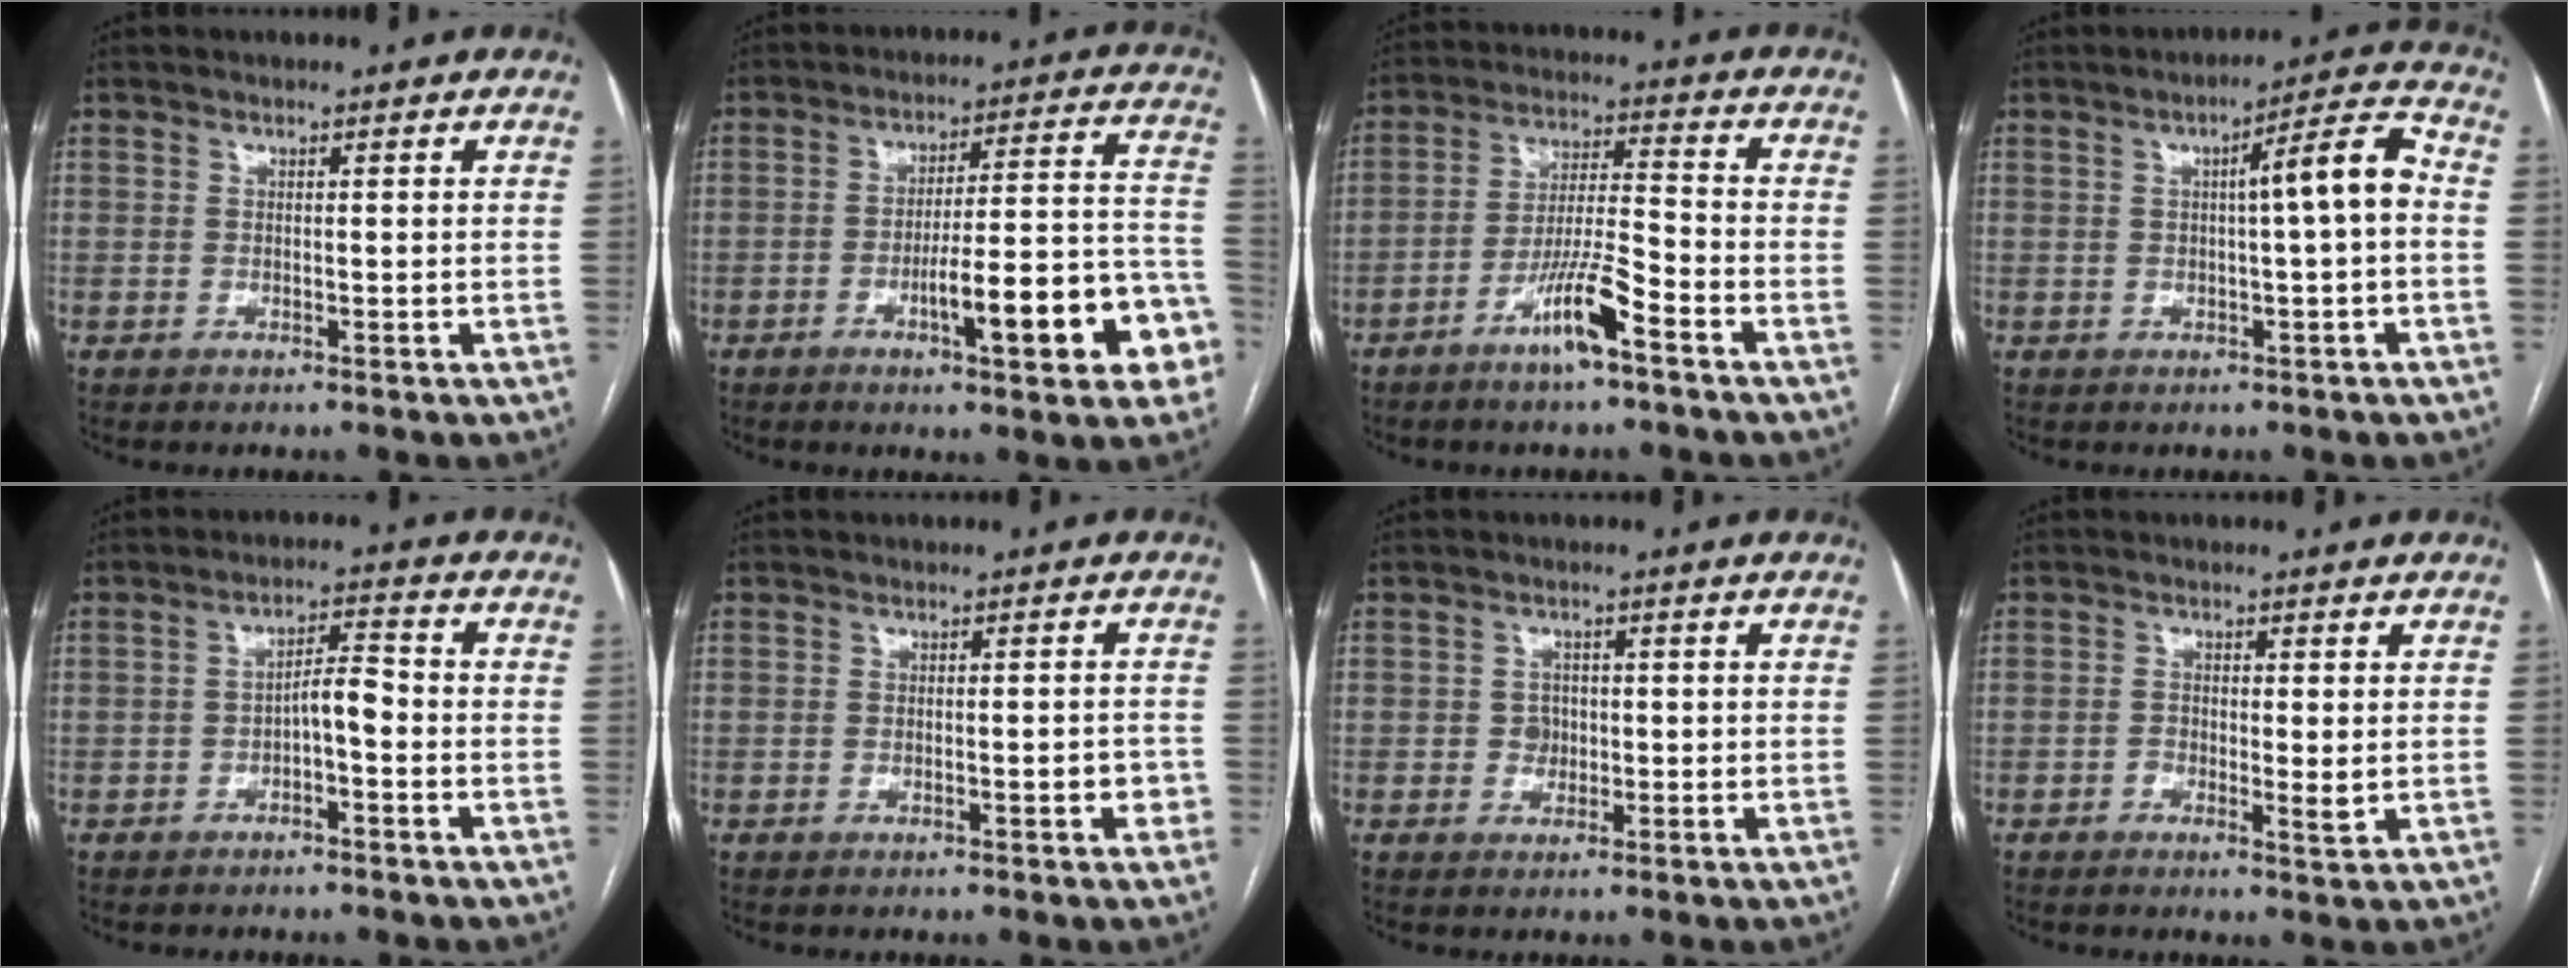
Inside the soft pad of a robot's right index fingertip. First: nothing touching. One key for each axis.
{"total": 15.2, "fx": -6.0, "fy": 2.5, "fz": 13.8, "tx": -0.170, "ty": 0.027, "tz": -0.075}
{"total": 8.7, "fx": -5.1, "fy": 0.5, "fz": 7.0, "tx": -0.137, "ty": -0.001, "tz": -0.093}
{"total": 7.3, "fx": 0.2, "fy": 0.1, "fz": 7.3, "tx": -0.105, "ty": 0.018, "tz": -0.001}
{"total": 4.0, "fx": -1.4, "fy": 1.0, "fz": 3.6, "tx": -0.058, "ty": 0.015, "tz": -0.021}
{"total": 2.1, "fx": -0.9, "fy": 0.6, "fz": 1.8, "tx": -0.018, "ty": 0.004, "tz": -0.008}
{"total": 2.0, "fx": -0.2, "fy": 1.8, "fz": 0.8, "tx": -0.008, "ty": 0.006, "tz": 0.001}
{"total": 2.3, "fx": -0.4, "fy": 0.7, "fz": 2.2, "tx": -0.034, "ty": -0.001, "tz": -0.002}